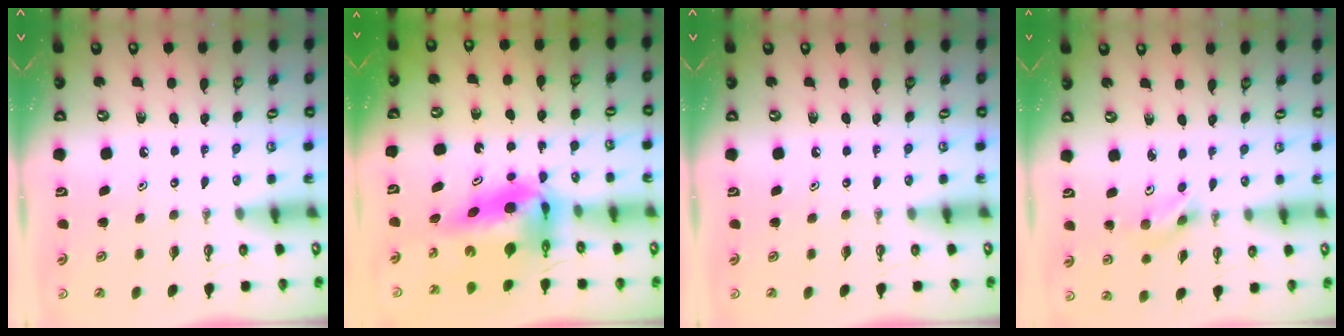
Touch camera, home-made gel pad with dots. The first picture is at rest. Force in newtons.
{"total": 9.7, "press": 8.3, "slide": 4.9}
{"total": 0.0}
{"total": 3.9, "press": 3.2, "slide": 2.2}